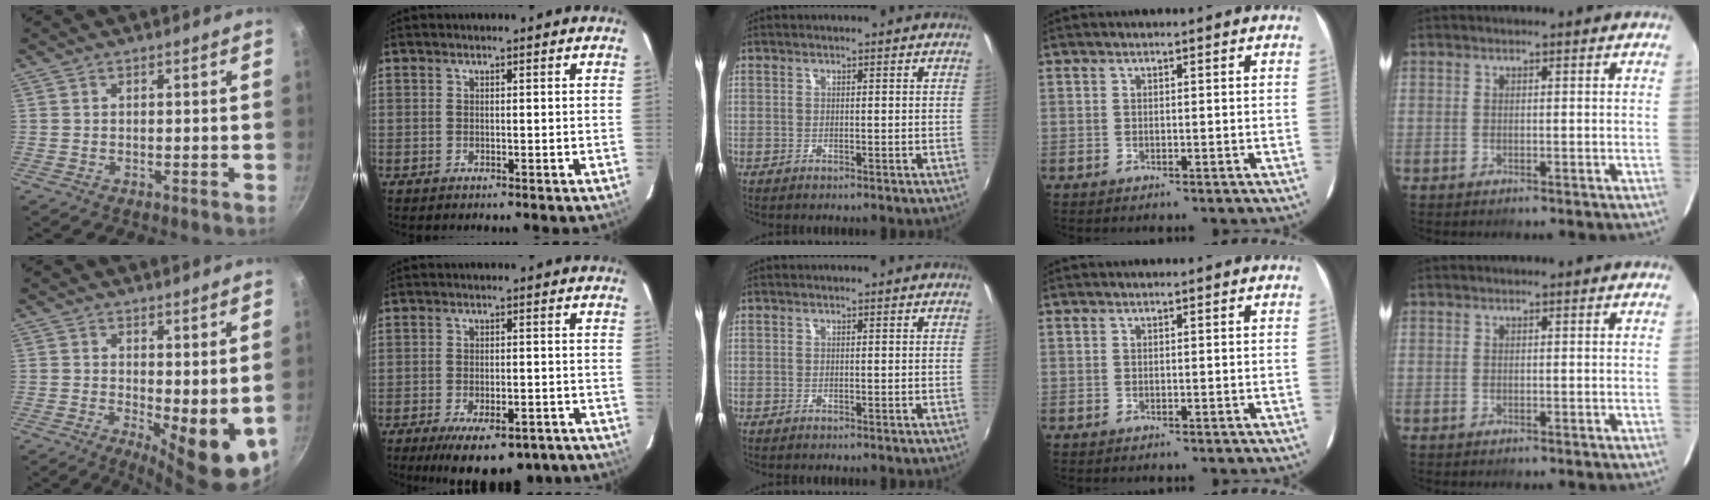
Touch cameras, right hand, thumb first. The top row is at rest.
{"thumb": {"total": 9.3, "force": [0.6, 3.6, 8.6], "torque": [-0.099, -0.018, 0.018]}, "index": {"total": 14.4, "force": [-10.4, 5.6, 8.2], "torque": [-0.155, -0.021, -0.139]}}